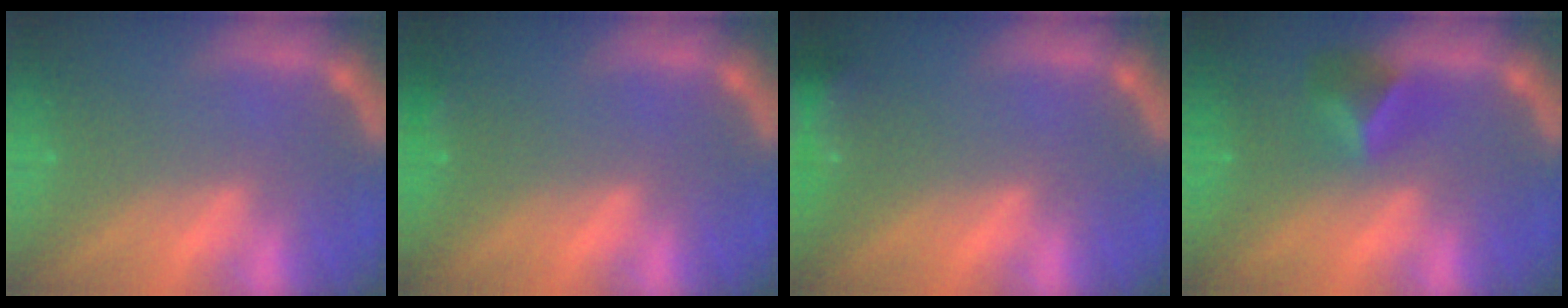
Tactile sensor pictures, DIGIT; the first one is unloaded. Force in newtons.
{"total": 0.9}
{"total": 4.9}
{"total": 3.4}